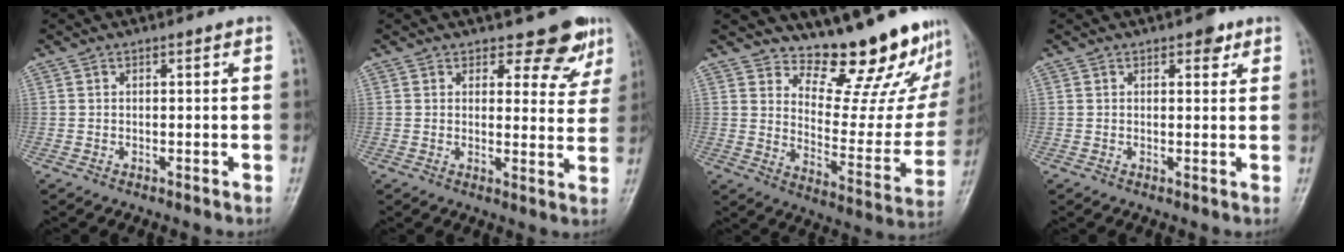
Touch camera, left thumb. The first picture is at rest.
{"total": 6.9, "force": [5.5, 3.5, 2.2], "torque": [0.005, -0.042, 0.059]}
{"total": 18.7, "force": [16.0, 5.9, 7.7], "torque": [-0.050, -0.149, 0.210]}
{"total": 2.7, "force": [1.6, 1.5, 1.5], "torque": [-0.006, -0.005, 0.018]}